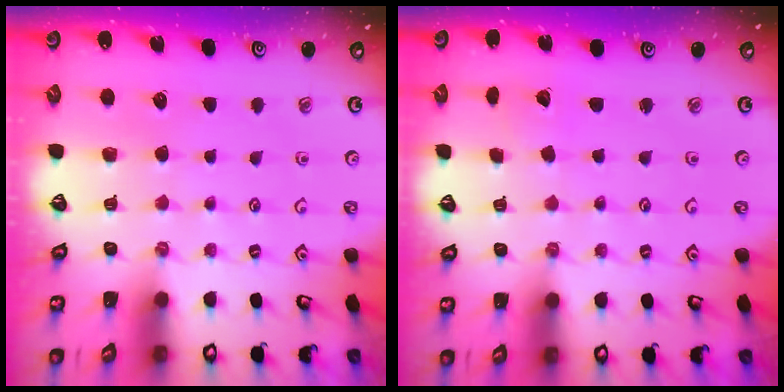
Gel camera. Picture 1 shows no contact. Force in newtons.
{"total": 0.9, "press": 0.9, "slide": 0.1}